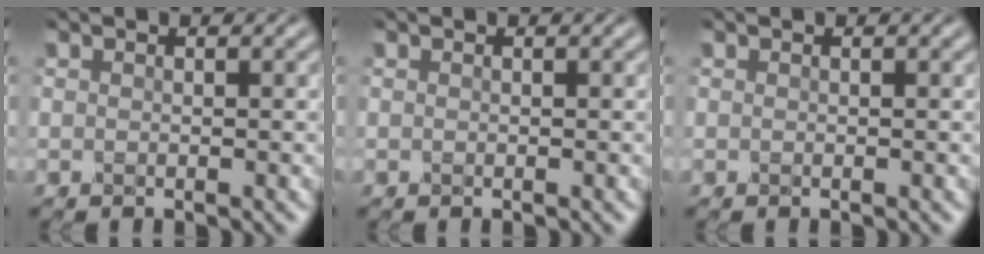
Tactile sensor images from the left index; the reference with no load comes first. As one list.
[{"total": 0.0}, {"total": 0.0}]